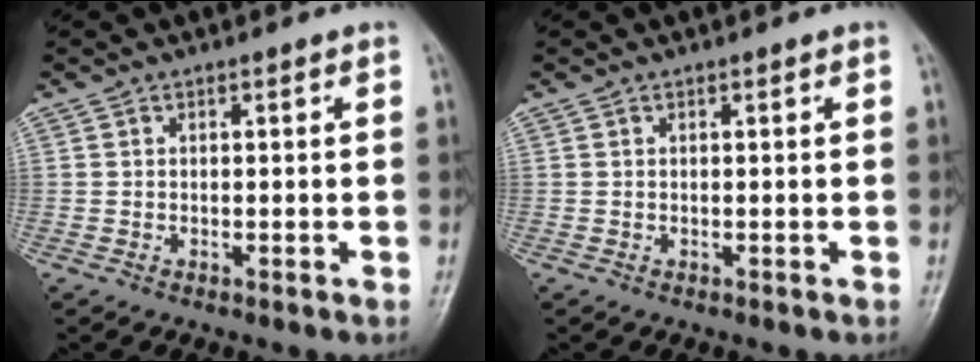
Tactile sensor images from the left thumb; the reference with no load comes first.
{"total": 0.0}